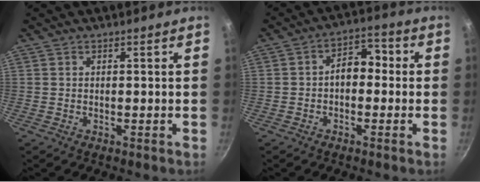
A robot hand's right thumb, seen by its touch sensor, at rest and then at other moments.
{"total": 6.1, "force": [-0.5, 4.2, 4.3], "torque": [-0.031, 0.025, -0.022]}